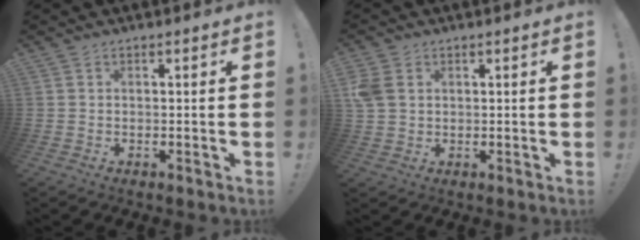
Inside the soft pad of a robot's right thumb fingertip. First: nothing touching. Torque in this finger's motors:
{"motor_torque": [0.02, 0.02, 0.33, 0.29, 0.02]}